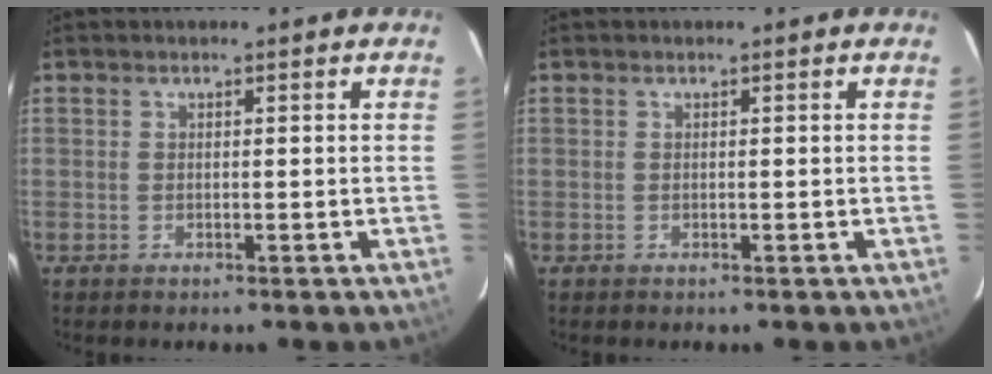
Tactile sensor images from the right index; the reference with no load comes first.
{"total": 0.0}